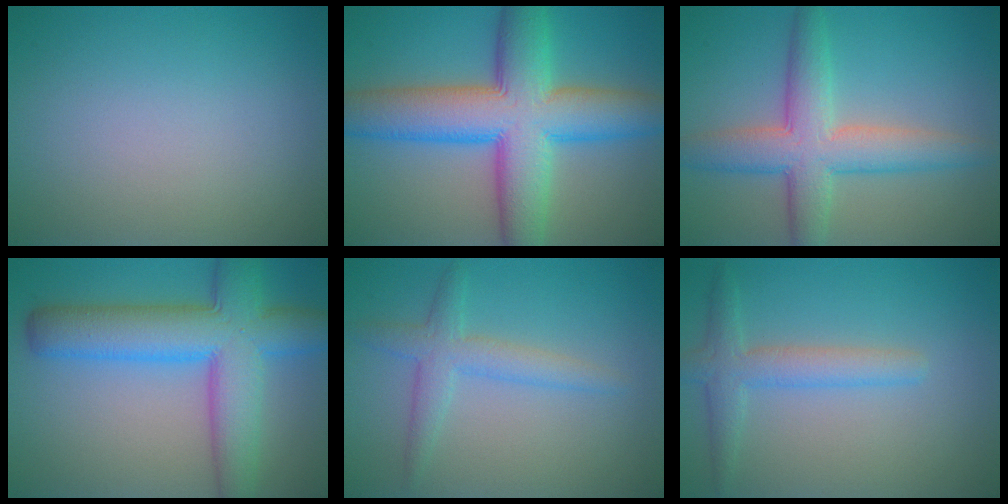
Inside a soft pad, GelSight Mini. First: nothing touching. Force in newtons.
{"total": 11.6, "press": 11.6, "slide": 0.3}
{"total": 6.4, "press": 6.4, "slide": 0.1}
{"total": 9.6, "press": 9.6, "slide": 0.3}
{"total": 3.0, "press": 3.0, "slide": 0.1}
{"total": 3.0, "press": 3.0, "slide": 0.1}